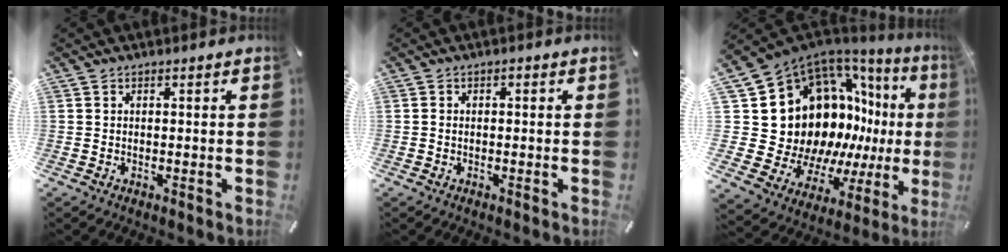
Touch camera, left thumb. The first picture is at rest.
{"total": 0.8, "force": [-0.3, 0.4, 0.6], "torque": [-0.012, 0.001, -0.006]}
{"total": 25.0, "force": [4.4, 19.1, 15.6], "torque": [-0.254, -0.106, 0.155]}